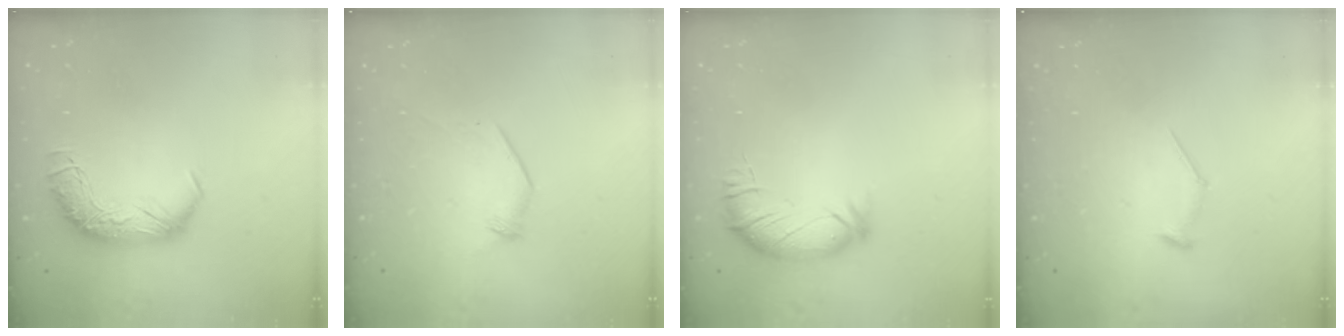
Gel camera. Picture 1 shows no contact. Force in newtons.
{"total": 6.2, "press": 6.1, "slide": 1.0}
{"total": 3.0, "press": 2.4, "slide": 1.9}
{"total": 7.9, "press": 7.9, "slide": 0.7}